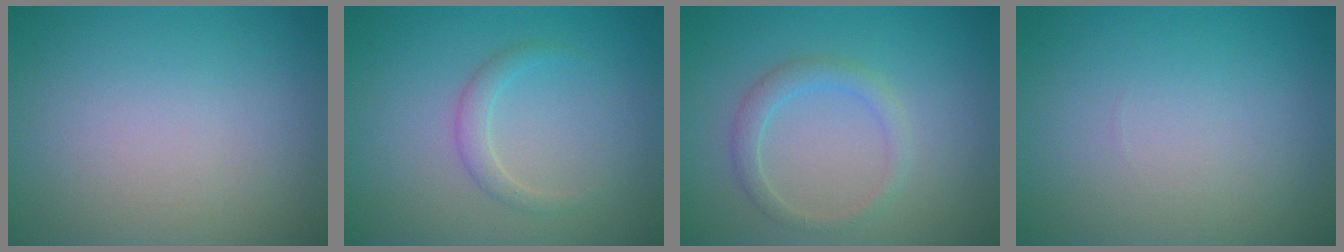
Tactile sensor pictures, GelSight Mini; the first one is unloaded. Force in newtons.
{"total": 1.5, "press": 1.5, "slide": 0.1}
{"total": 2.0, "press": 2.0, "slide": 0.1}
{"total": 0.0}